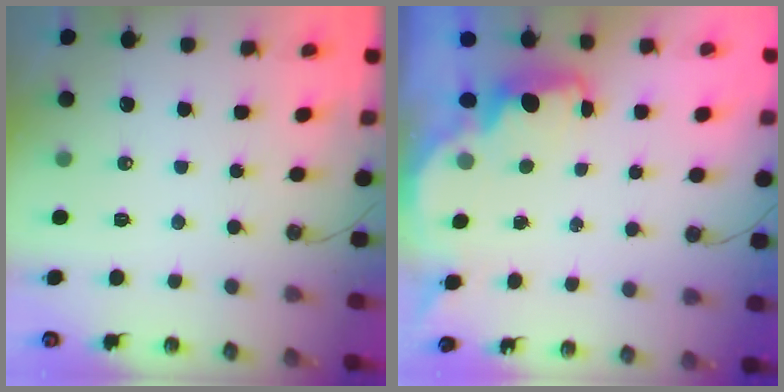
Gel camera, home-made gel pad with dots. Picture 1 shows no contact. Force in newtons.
{"total": 1.7, "press": 1.5, "slide": 0.7}